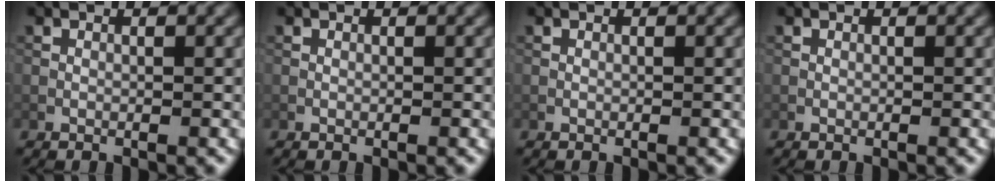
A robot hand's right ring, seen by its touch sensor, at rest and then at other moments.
{"total": 0.0}
{"total": 0.0}
{"total": 0.0}